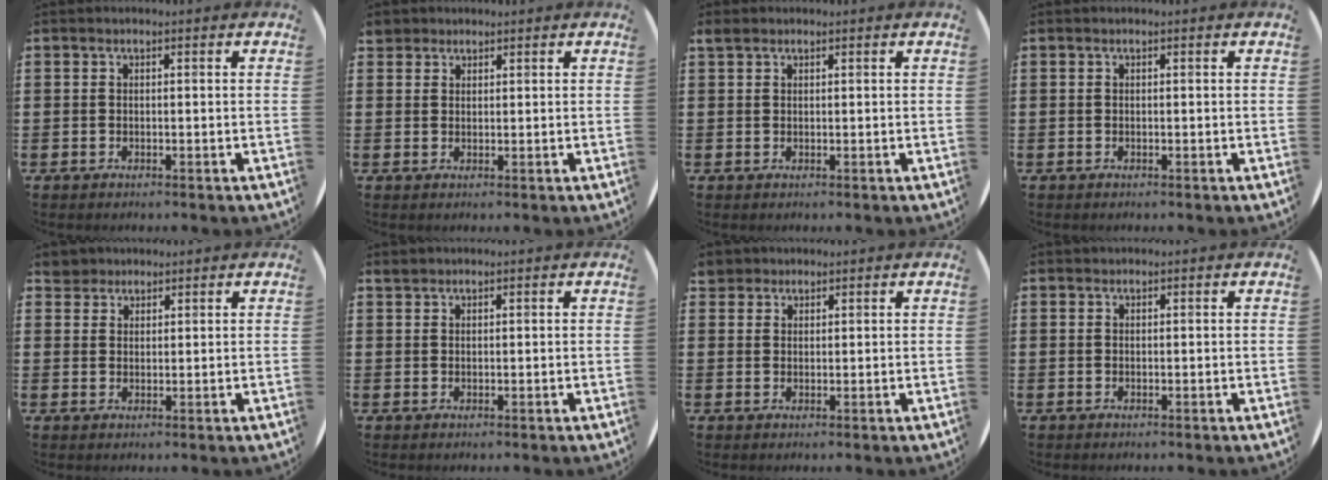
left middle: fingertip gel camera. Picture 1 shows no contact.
{"total": 2.0, "force": [1.8, 0.9, 0.0], "torque": [0.005, 0.003, 0.034]}
{"total": 1.0, "force": [0.9, 0.5, 0.1], "torque": [0.004, 0.002, 0.015]}
{"total": 0.0}
{"total": 2.7, "force": [2.4, 1.2, -0.1], "torque": [0.004, 0.003, 0.047]}
{"total": 0.8, "force": [0.8, 0.2, -0.1], "torque": [0.001, 0.002, 0.016]}
{"total": 2.4, "force": [2.1, 1.1, 0.0], "torque": [0.003, 0.005, 0.041]}
{"total": 0.0}